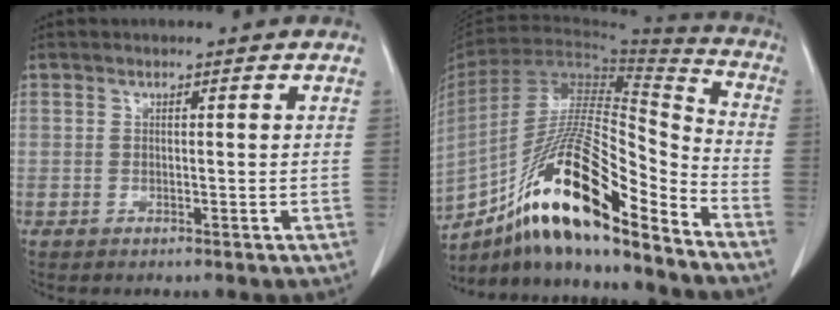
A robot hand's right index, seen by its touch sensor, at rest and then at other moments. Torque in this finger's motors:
{"motor_torque": [1.17, -0.97, 0.96, 0.21]}